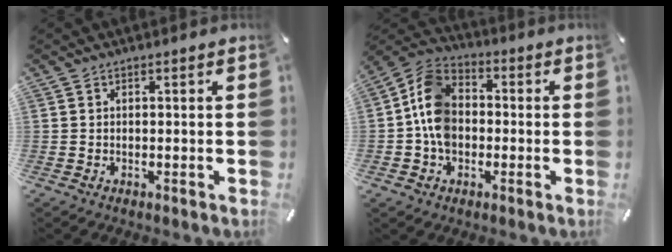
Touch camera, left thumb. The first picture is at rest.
{"total": 10.1, "force": [-1.6, 8.1, 5.8], "torque": [-0.141, 0.023, -0.030]}